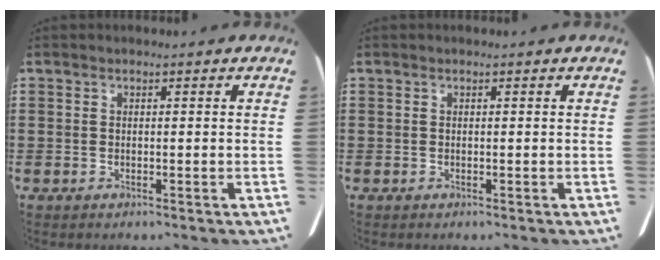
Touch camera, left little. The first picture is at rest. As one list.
[{"total": 0.0}]